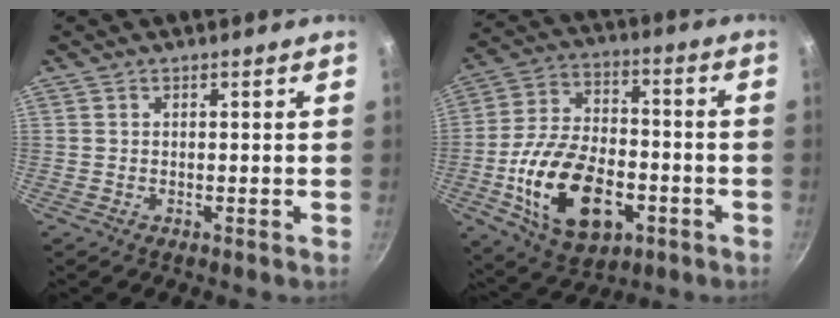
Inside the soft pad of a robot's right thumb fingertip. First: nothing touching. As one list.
[{"total": 20.1, "force": [-6.0, 12.2, 14.9], "torque": [-0.253, 0.028, -0.096]}]